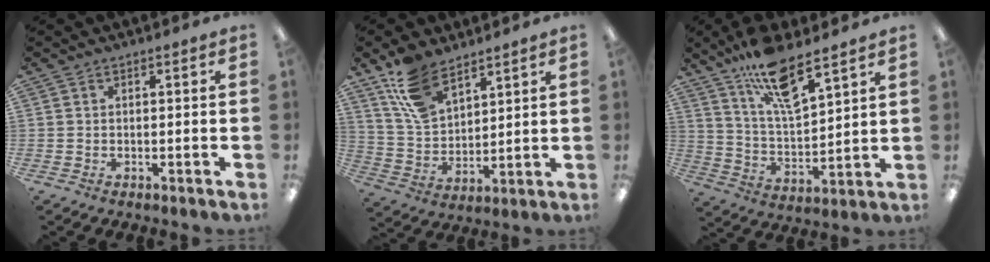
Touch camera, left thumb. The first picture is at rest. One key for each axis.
{"total": 12.7, "fx": 9.0, "fy": 6.6, "fz": 6.1, "tx": -0.138, "ty": -0.028, "tz": 0.177}
{"total": 14.9, "fx": 10.7, "fy": 4.3, "fz": 9.5, "tx": -0.169, "ty": -0.053, "tz": 0.183}